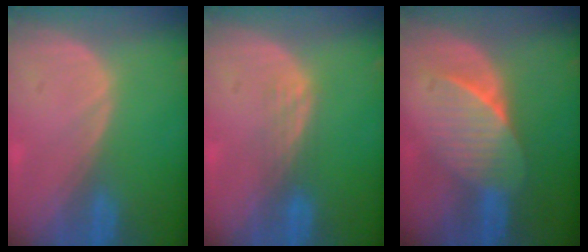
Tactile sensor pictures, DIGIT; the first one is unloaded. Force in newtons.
{"total": 2.2, "press": 2.2, "slide": 0.2}
{"total": 7.7, "press": 6.8, "slide": 3.5}